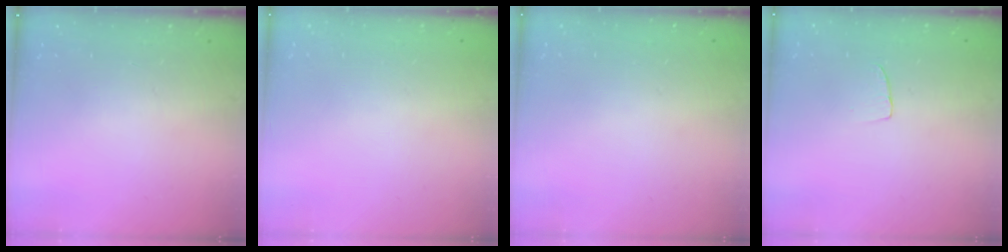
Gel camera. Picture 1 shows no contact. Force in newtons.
{"total": 0.0}
{"total": 0.0}
{"total": 3.7, "press": 3.7, "slide": 0.2}